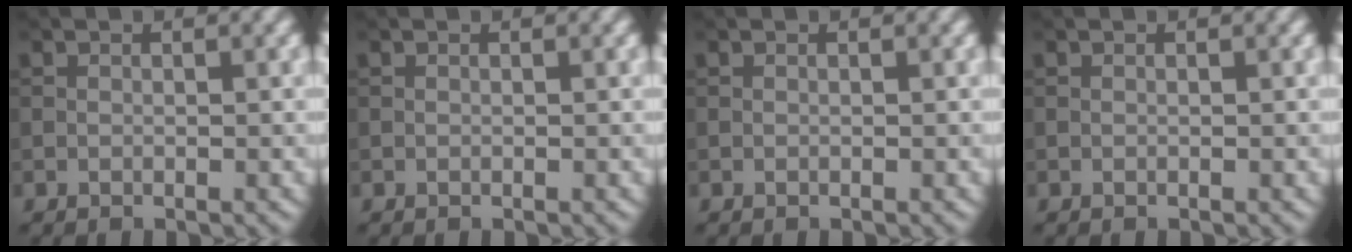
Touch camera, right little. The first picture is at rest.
{"total": 0.0}
{"total": 0.0}
{"total": 0.0}